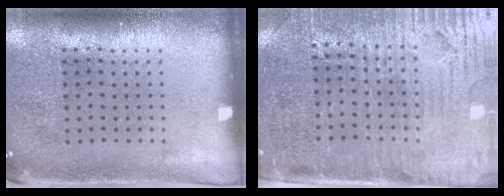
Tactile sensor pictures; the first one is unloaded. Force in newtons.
{"total": 3.9, "press": 3.4, "slide": 1.8}